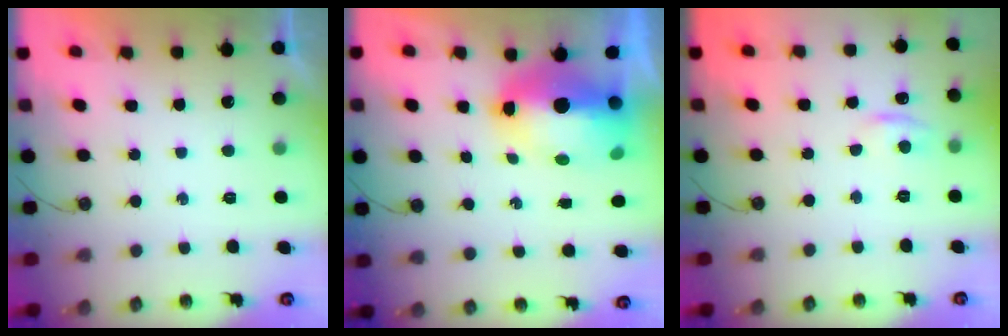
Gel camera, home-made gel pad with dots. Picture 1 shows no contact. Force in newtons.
{"total": 12.5, "press": 12.4, "slide": 1.7}
{"total": 5.1, "press": 5.0, "slide": 0.7}